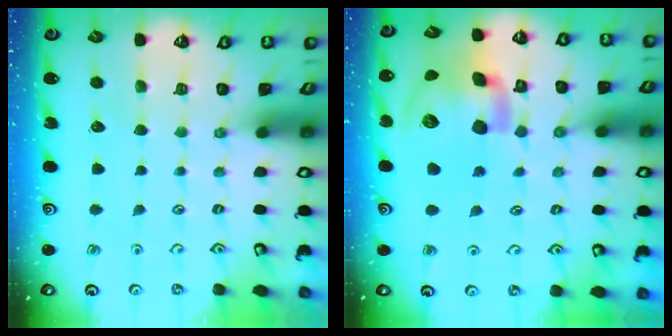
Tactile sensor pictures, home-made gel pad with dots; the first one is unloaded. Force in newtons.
{"total": 20.7, "press": 20.5, "slide": 3.1}